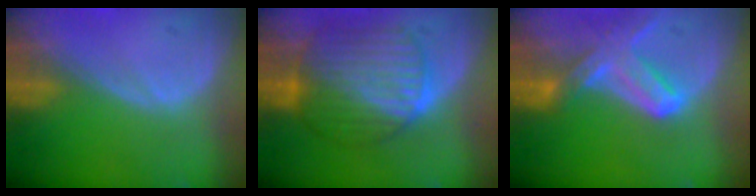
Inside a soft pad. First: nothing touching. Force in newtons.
{"total": 10.3, "press": 10.3, "slide": 0.8}
{"total": 6.7, "press": 6.6, "slide": 1.3}